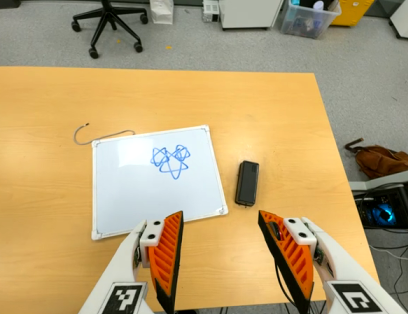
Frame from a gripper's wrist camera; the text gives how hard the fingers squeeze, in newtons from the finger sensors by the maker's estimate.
{"total": 0.0}